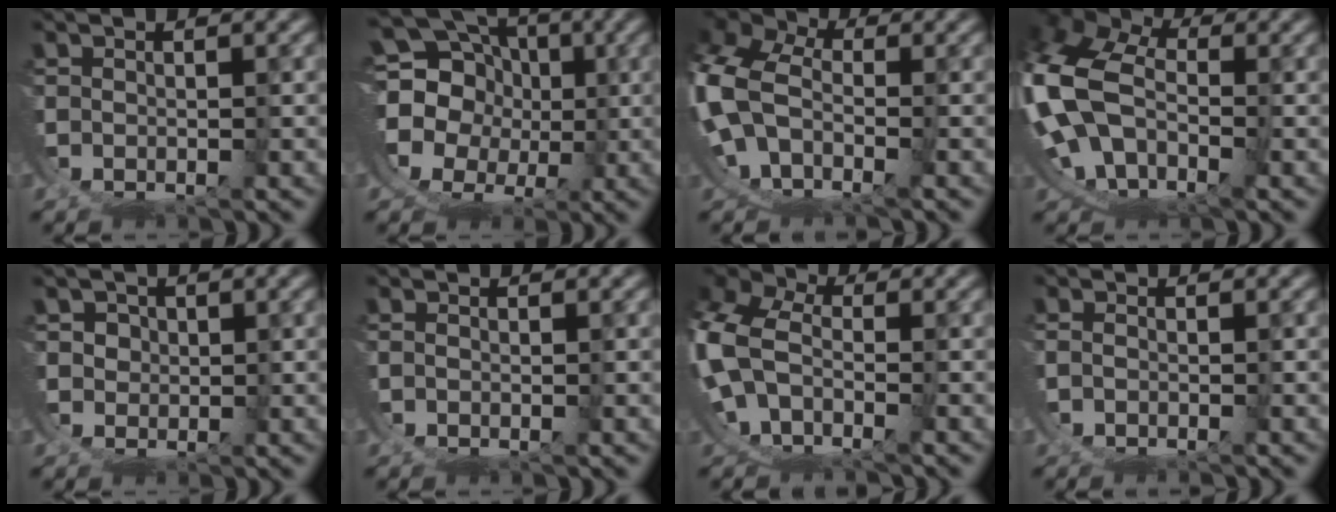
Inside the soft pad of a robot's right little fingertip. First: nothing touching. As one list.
[{"total": 19.1, "force": [0.3, 17.3, 8.1], "torque": [-0.215, -0.061, -0.002]}, {"total": 11.3, "force": [-0.2, 9.8, 5.5], "torque": [-0.149, -0.005, -0.025]}, {"total": 13.1, "force": [0.0, 11.1, 6.9], "torque": [-0.195, -0.021, -0.012]}, {"total": 2.0, "force": [0.5, 1.8, 0.6], "torque": [-0.024, -0.012, 0.016]}, {"total": 0.7, "force": [-0.4, 0.6, 0.1], "torque": [-0.006, -0.004, -0.008]}, {"total": 9.9, "force": [-0.8, 8.6, 4.7], "torque": [-0.136, -0.006, -0.029]}, {"total": 1.7, "force": [-1.4, 0.6, 0.7], "torque": [-0.015, -0.005, -0.021]}]